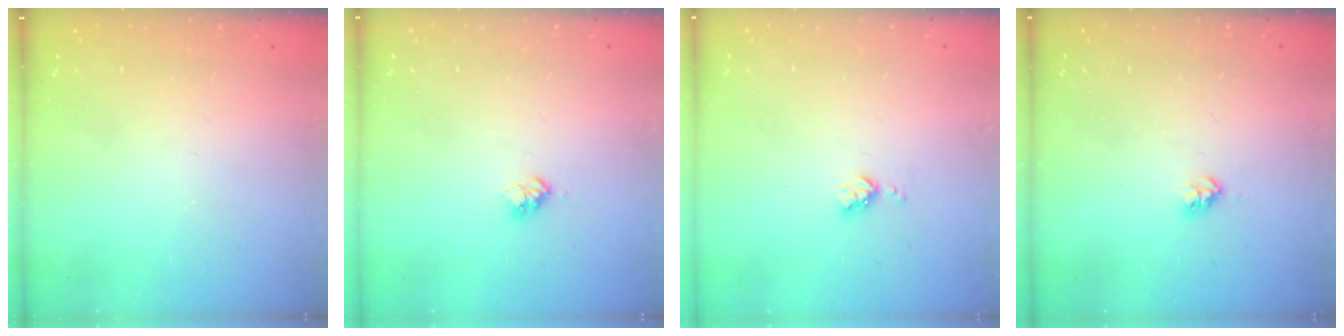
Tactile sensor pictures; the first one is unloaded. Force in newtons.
{"total": 3.0, "press": 3.0, "slide": 0.4}
{"total": 3.7, "press": 3.7, "slide": 0.4}
{"total": 2.9, "press": 2.8, "slide": 0.5}